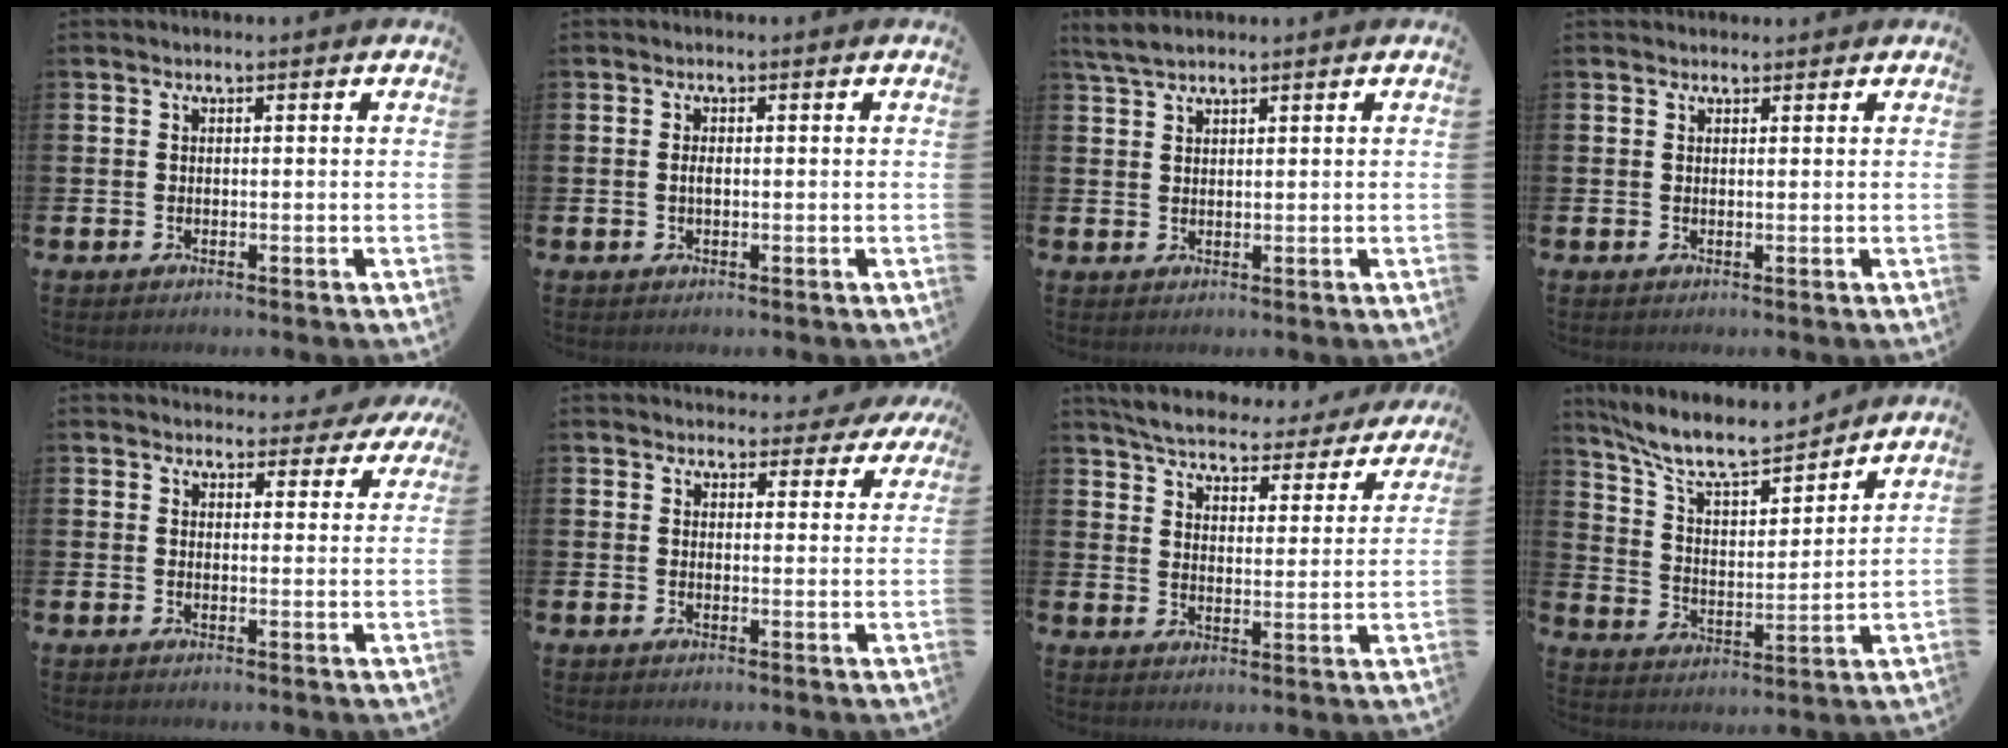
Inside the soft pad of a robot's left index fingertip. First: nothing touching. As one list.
[{"total": 1.0, "force": [-0.1, 0.4, 0.9], "torque": [-0.022, 0.004, -0.001]}, {"total": 2.9, "force": [2.6, 0.8, 1.2], "torque": [-0.028, 0.000, 0.048]}, {"total": 0.8, "force": [0.8, 0.3, 0.0], "torque": [0.012, -0.002, 0.012]}, {"total": 3.1, "force": [2.7, 1.5, 0.3], "torque": [0.007, -0.016, 0.044]}, {"total": 3.0, "force": [2.7, 1.4, 0.2], "torque": [0.008, -0.017, 0.044]}, {"total": 5.5, "force": [5.3, 0.9, 1.2], "torque": [-0.040, -0.039, 0.086]}, {"total": 9.6, "force": [8.7, 2.0, 3.6], "torque": [-0.098, -0.058, 0.151]}]